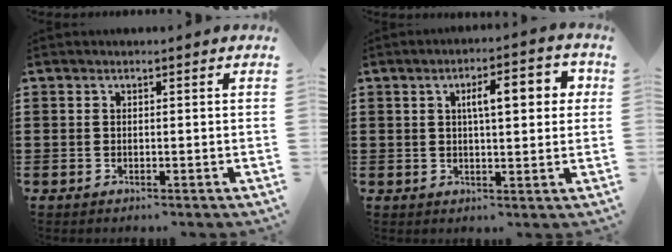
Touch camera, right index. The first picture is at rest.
{"total": 6.7, "force": [1.7, 2.1, 6.1], "torque": [-0.097, 0.002, 0.020]}